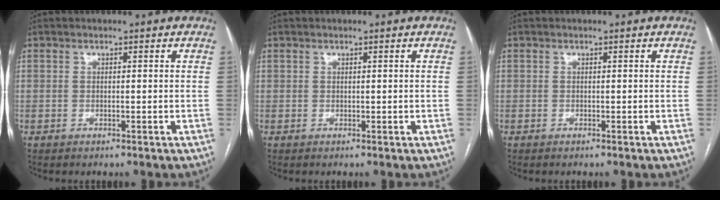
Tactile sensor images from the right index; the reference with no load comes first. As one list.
[{"total": 0.0}, {"total": 0.0}]